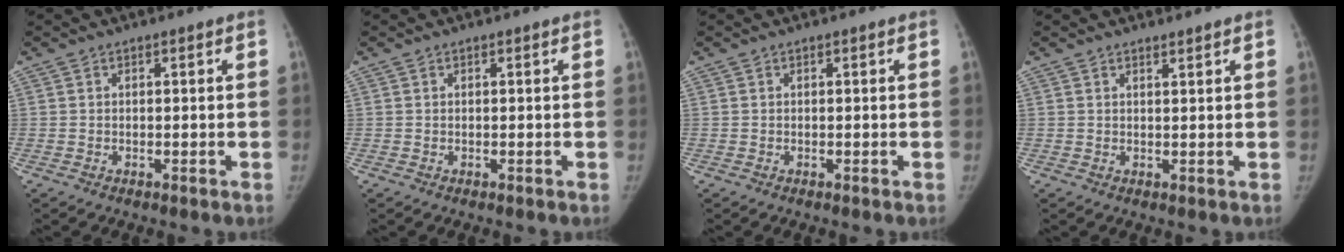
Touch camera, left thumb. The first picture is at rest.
{"total": 0.0}
{"total": 0.0}
{"total": 1.0, "force": [0.9, 0.0, 0.3], "torque": [-0.002, -0.009, 0.017]}